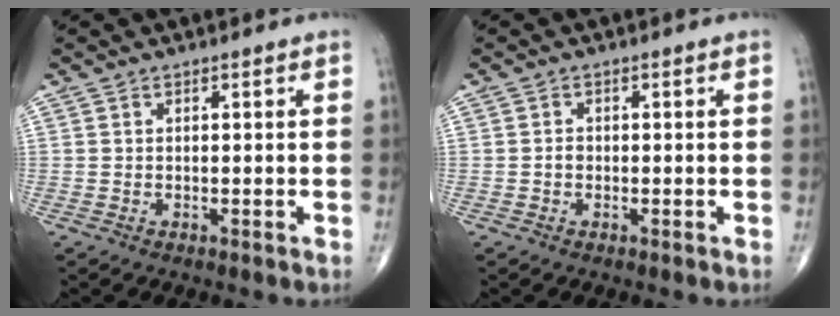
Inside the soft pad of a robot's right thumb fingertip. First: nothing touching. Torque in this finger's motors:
{"motor_torque": [0.21, 0.19, 0.31, -0.10, -0.01]}